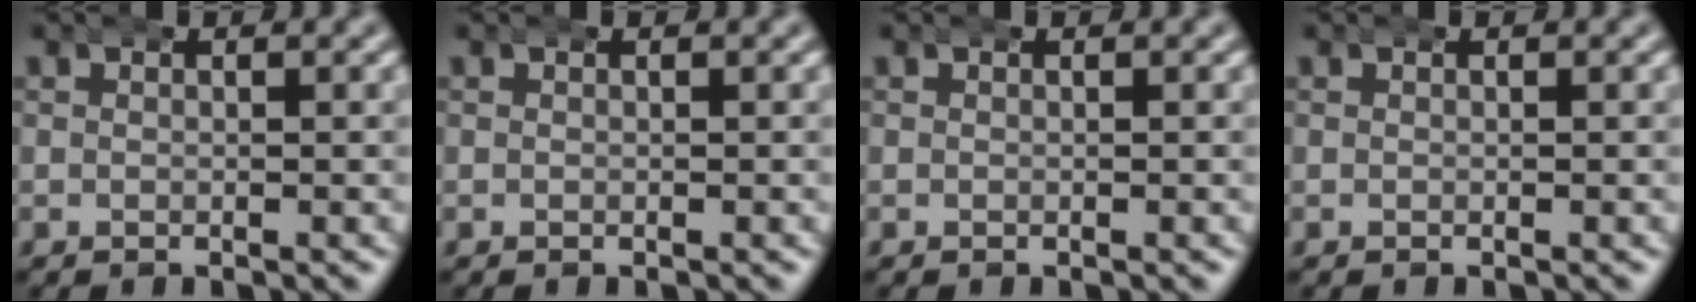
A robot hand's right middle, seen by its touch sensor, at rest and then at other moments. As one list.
[{"total": 0.0}, {"total": 0.0}, {"total": 0.0}]